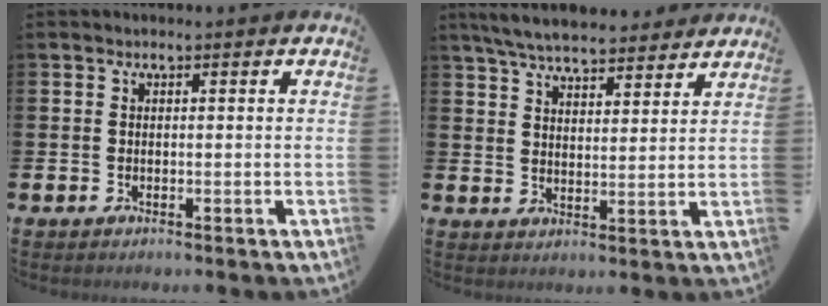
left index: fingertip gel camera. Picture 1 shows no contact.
{"total": 6.4, "force": [6.1, 1.1, 1.5], "torque": [-0.046, -0.031, 0.110]}